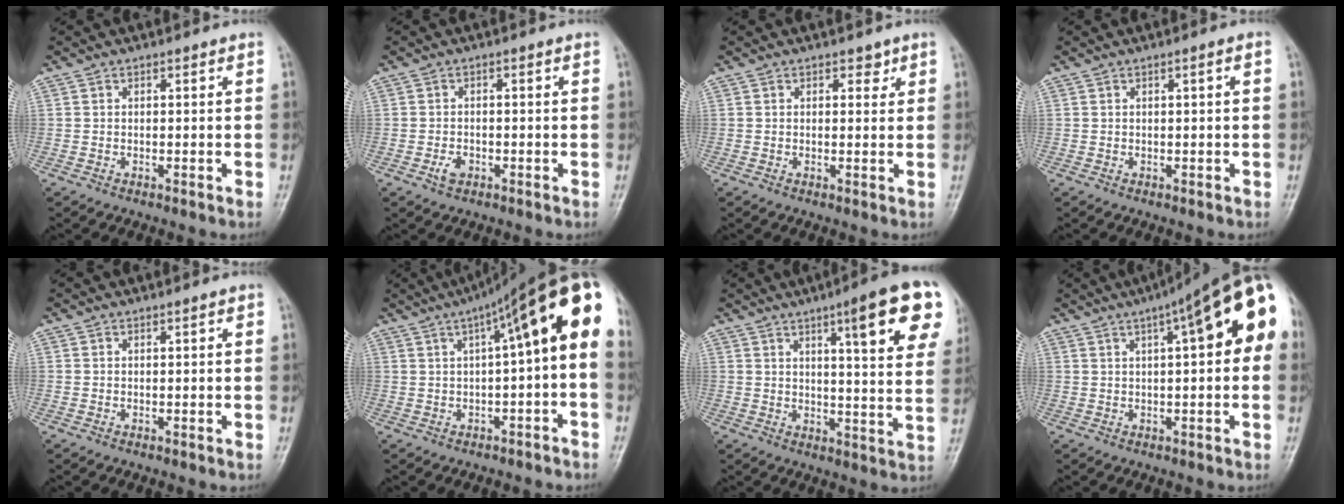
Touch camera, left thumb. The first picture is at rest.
{"total": 2.4, "force": [-1.1, 1.6, 1.4], "torque": [-0.021, 0.006, -0.019]}
{"total": 2.0, "force": [1.1, 1.2, 1.0], "torque": [0.002, -0.004, 0.014]}
{"total": 1.5, "force": [0.2, 0.2, 1.5], "torque": [-0.026, 0.004, 0.003]}
{"total": 0.7, "force": [0.1, 0.2, 0.6], "torque": [-0.008, 0.001, 0.002]}
{"total": 16.7, "force": [2.9, 4.6, 15.8], "torque": [-0.211, 0.051, 0.033]}
{"total": 16.8, "force": [7.6, 3.1, 14.6], "torque": [-0.162, -0.024, 0.096]}
{"total": 18.4, "force": [5.5, 5.6, 16.7], "torque": [-0.220, 0.035, 0.066]}